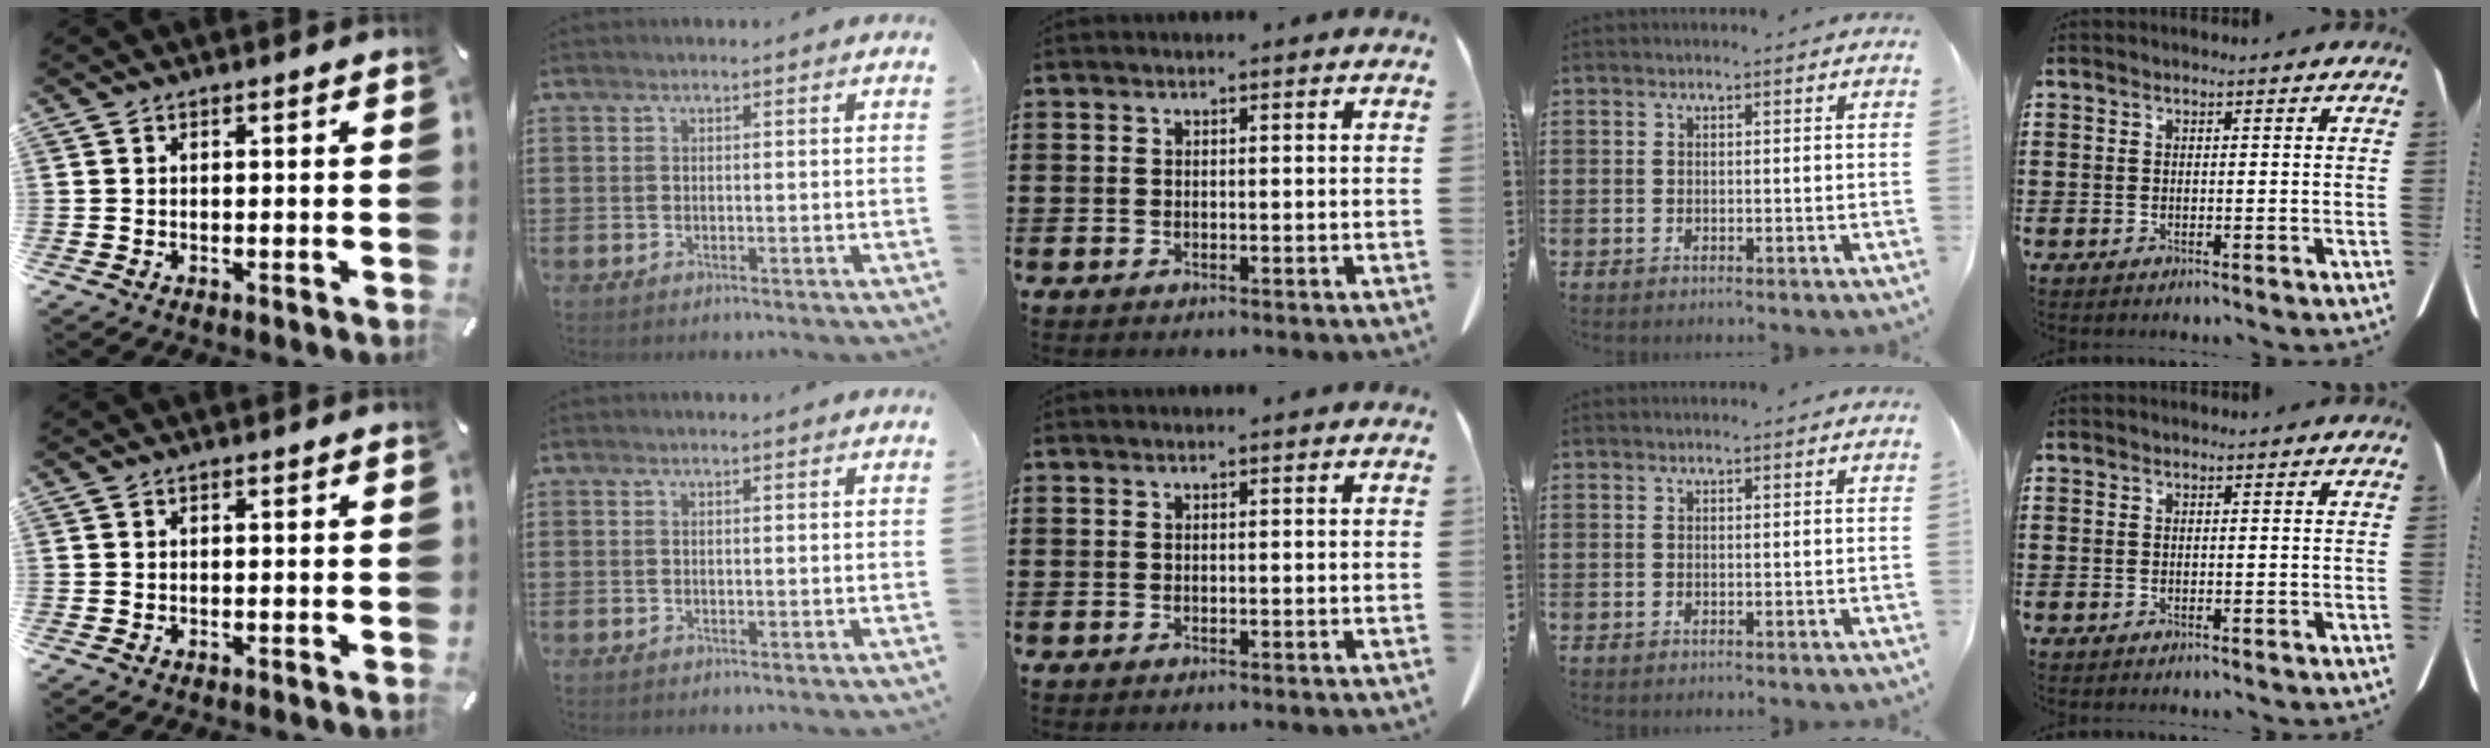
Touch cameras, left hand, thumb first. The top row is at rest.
{}